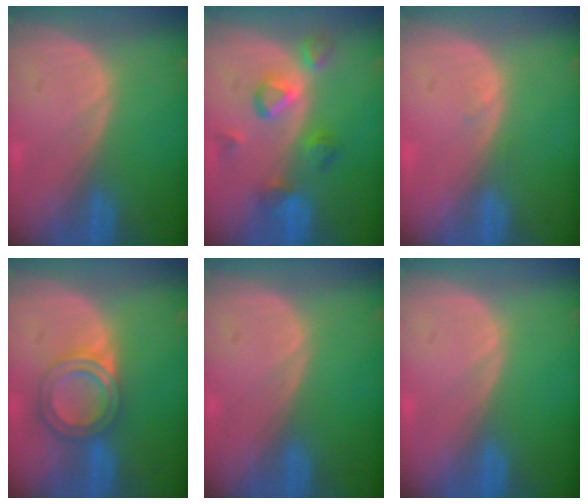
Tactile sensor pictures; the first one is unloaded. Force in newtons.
{"total": 5.8, "press": 5.7, "slide": 0.6}
{"total": 0.7, "press": 0.6, "slide": 0.3}
{"total": 5.9, "press": 5.4, "slide": 2.4}
{"total": 0.0}
{"total": 0.0}